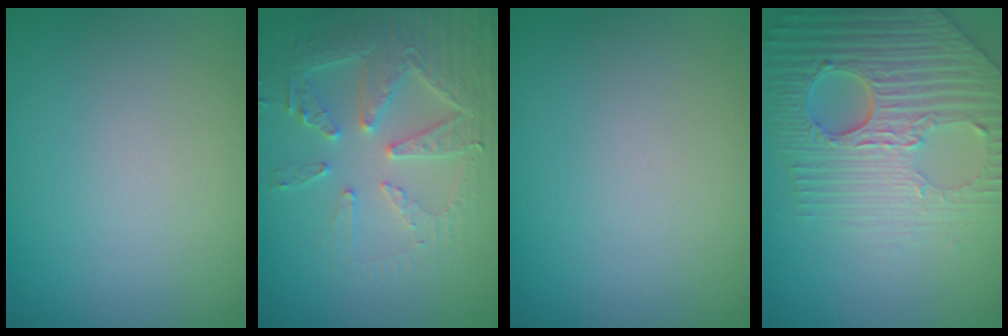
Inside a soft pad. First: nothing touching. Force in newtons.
{"total": 4.5, "press": 4.4, "slide": 0.7}
{"total": 0.0}
{"total": 7.5, "press": 5.9, "slide": 4.7}